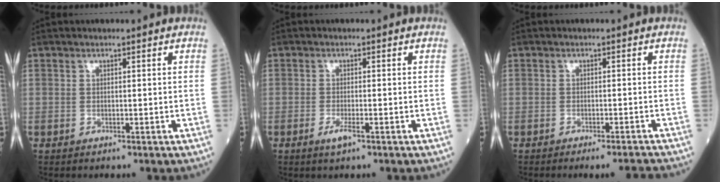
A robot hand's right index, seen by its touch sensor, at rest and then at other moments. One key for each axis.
{"total": 2.0, "fx": -1.0, "fy": 0.3, "fz": 1.7, "tx": -0.034, "ty": -0.004, "tz": -0.020}
{"total": 4.0, "fx": -3.7, "fy": -0.9, "fz": 1.1, "tx": -0.006, "ty": -0.004, "tz": -0.052}